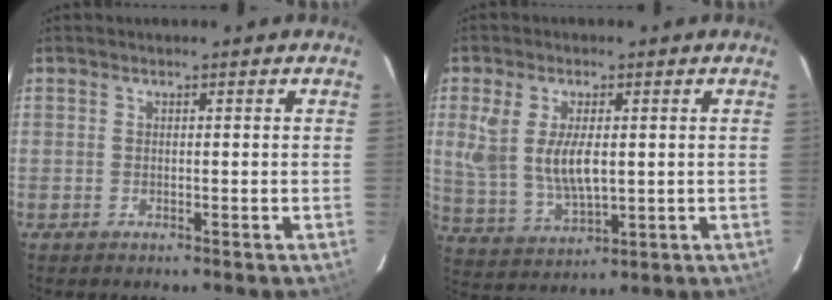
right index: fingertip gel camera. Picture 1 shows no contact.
{"total": 10.1, "force": [1.2, 4.9, 8.8], "torque": [-0.185, -0.006, 0.035]}